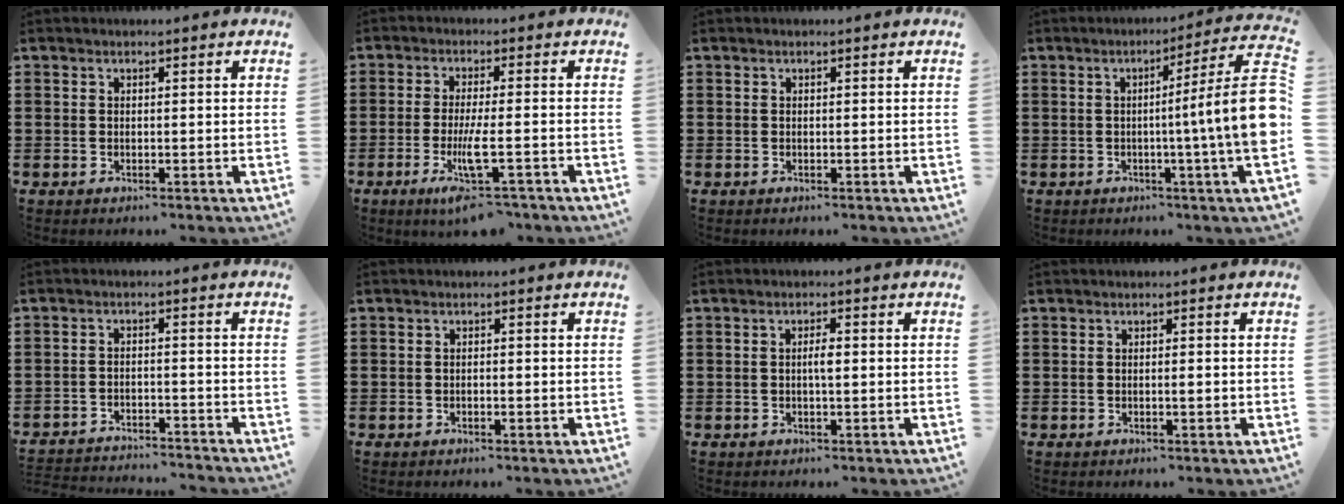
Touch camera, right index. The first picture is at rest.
{"total": 6.7, "force": [-3.3, 0.9, 5.8], "torque": [-0.122, -0.017, -0.063]}
{"total": 0.0}
{"total": 11.3, "force": [-0.6, -0.1, 11.3], "torque": [-0.173, -0.023, -0.018]}
{"total": 3.0, "force": [-3.0, 0.0, 0.1], "torque": [-0.006, 0.000, -0.064]}
{"total": 0.6, "force": [-0.2, 0.1, 0.5], "torque": [-0.010, -0.003, -0.004]}
{"total": 2.0, "force": [0.0, 0.5, 1.9], "torque": [-0.037, 0.000, -0.001]}
{"total": 1.2, "force": [-0.2, 0.1, 1.2], "torque": [-0.020, -0.004, -0.003]}